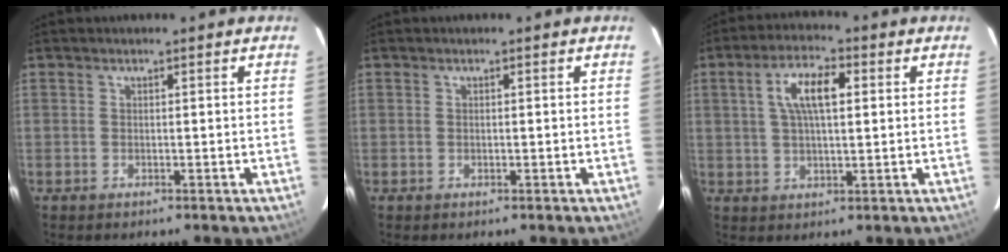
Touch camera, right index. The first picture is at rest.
{"total": 0.0}
{"total": 7.8, "force": [2.0, 2.9, 7.0], "torque": [-0.129, 0.015, 0.036]}